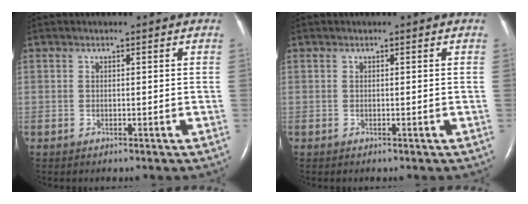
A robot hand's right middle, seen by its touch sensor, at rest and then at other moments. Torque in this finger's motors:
{"motor_torque": [-0.04, 0.12, 0.02, 0.00]}